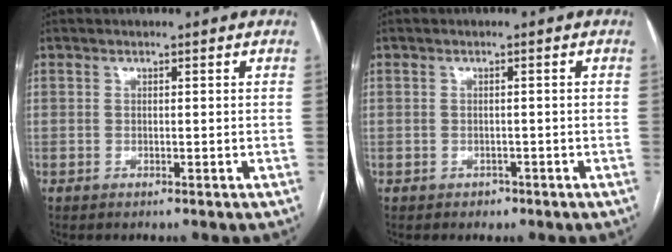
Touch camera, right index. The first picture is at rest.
{"total": 1.3, "force": [-0.8, 1.0, 0.2], "torque": [-0.002, 0.003, -0.010]}